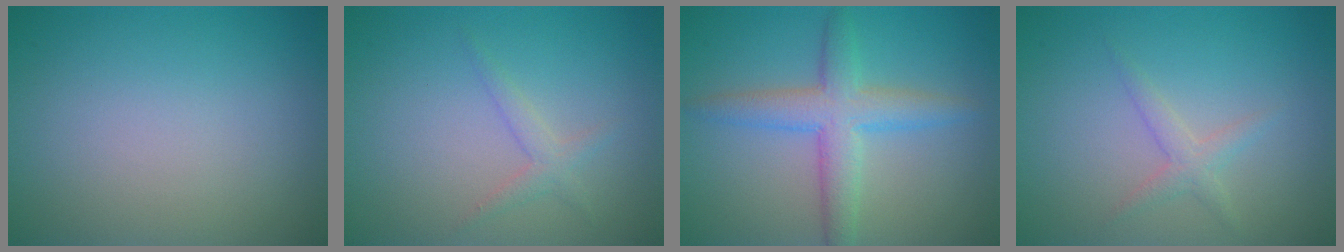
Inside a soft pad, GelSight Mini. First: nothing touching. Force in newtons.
{"total": 1.4, "press": 1.4, "slide": 0.1}
{"total": 4.4, "press": 4.4, "slide": 0.1}
{"total": 1.5, "press": 1.5, "slide": 0.1}